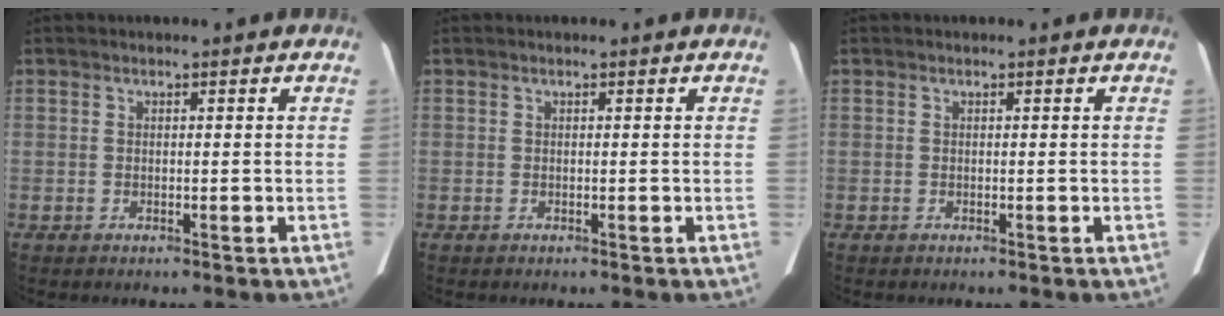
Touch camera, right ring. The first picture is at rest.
{"total": 0.0}
{"total": 0.0}